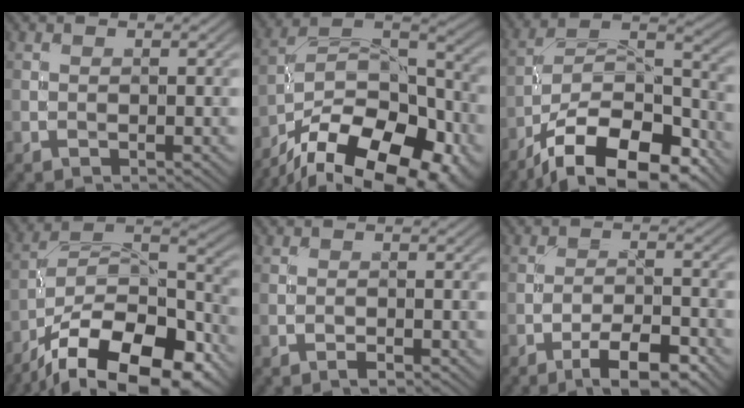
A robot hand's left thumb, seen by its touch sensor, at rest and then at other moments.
{"total": 20.2, "force": [-14.3, 9.3, 10.8], "torque": [-0.166, -0.033, -0.212]}
{"total": 17.1, "force": [-11.5, 7.1, 10.4], "torque": [-0.181, -0.021, -0.189]}
{"total": 19.2, "force": [-12.9, 8.0, 11.7], "torque": [-0.192, -0.031, -0.203]}
{"total": 0.7, "force": [-0.5, 0.2, 0.4], "torque": [-0.007, 0.001, -0.011]}
{"total": 6.6, "force": [-4.3, 2.0, 4.6], "torque": [-0.072, 0.007, -0.069]}